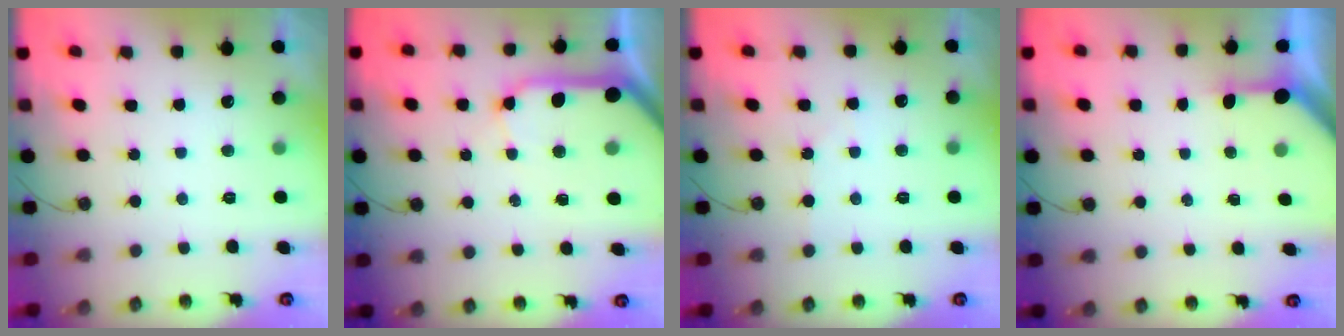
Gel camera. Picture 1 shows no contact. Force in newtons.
{"total": 14.9, "press": 14.7, "slide": 1.9}
{"total": 3.4, "press": 3.3, "slide": 0.6}
{"total": 2.9, "press": 2.9, "slide": 0.3}